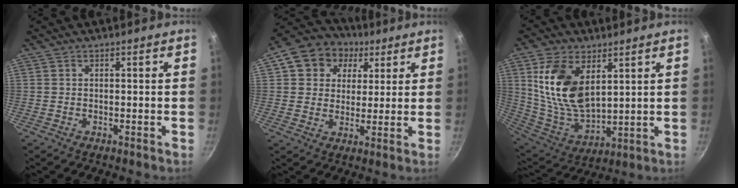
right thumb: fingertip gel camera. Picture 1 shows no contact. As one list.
[{"total": 13.2, "force": [5.3, 10.7, 5.7], "torque": [-0.073, 0.010, 0.078]}, {"total": 16.8, "force": [5.6, 9.6, 12.5], "torque": [-0.224, -0.038, 0.124]}]